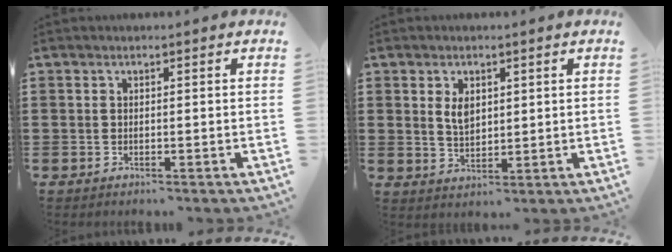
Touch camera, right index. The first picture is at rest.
{"total": 3.4, "force": [1.3, 2.0, 2.5], "torque": [-0.047, 0.003, 0.020]}